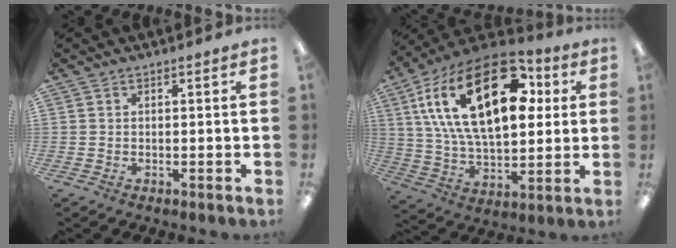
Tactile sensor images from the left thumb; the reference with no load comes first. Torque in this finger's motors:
{"motor_torque": [2.53, 2.48, 2.20, -0.56, 0.35]}